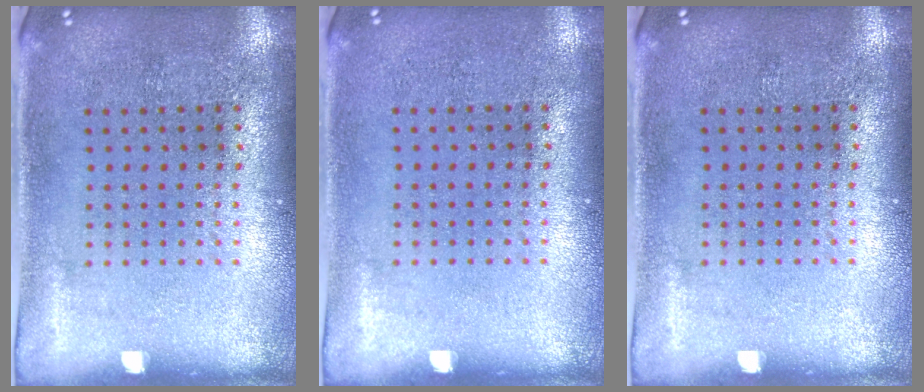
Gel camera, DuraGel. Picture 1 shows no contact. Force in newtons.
{"total": 0.0}
{"total": 0.0}